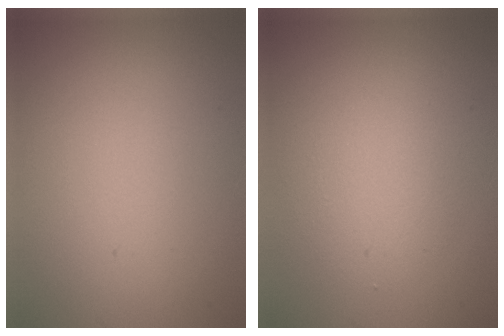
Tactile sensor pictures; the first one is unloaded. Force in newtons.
{"total": 2.8, "press": 2.8, "slide": 0.1}